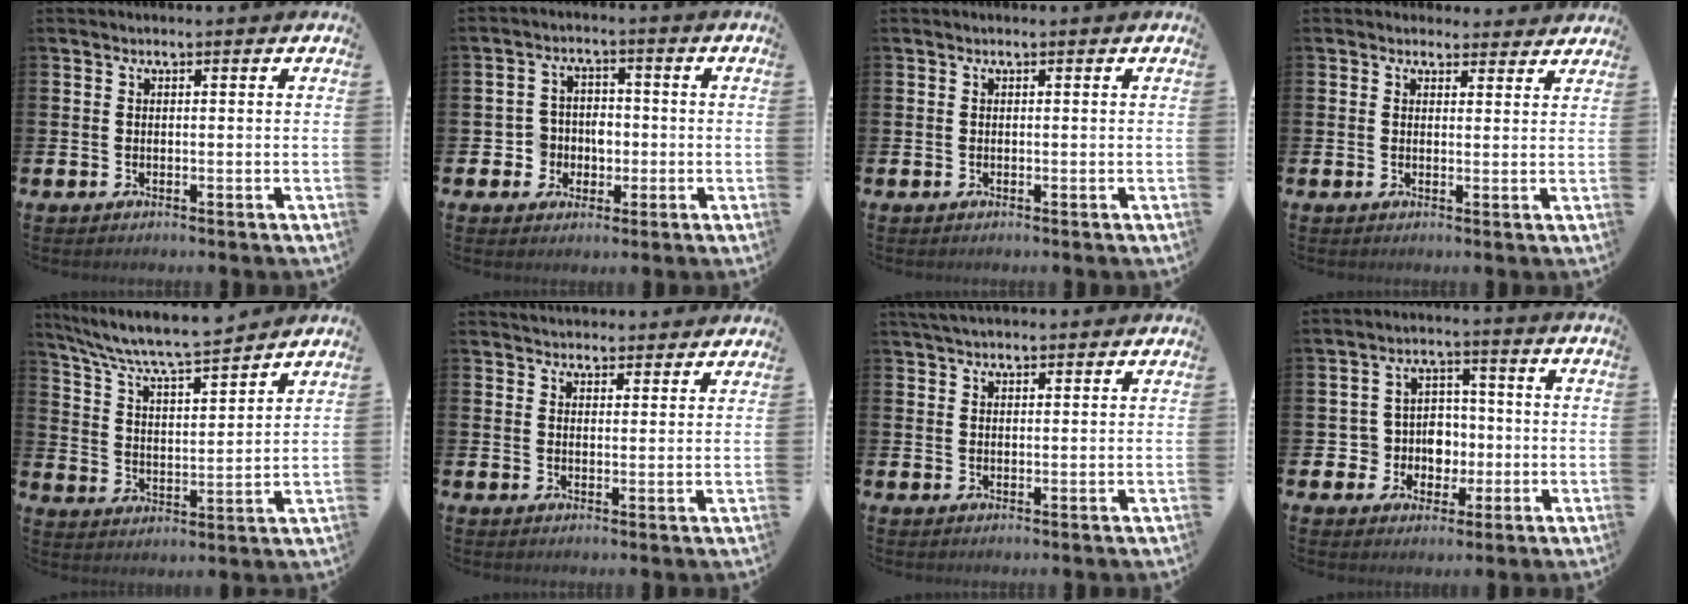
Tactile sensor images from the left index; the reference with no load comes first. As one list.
[{"total": 4.3, "force": [-1.1, 4.1, 0.6], "torque": [-0.026, 0.008, -0.026]}, {"total": 0.0}, {"total": 2.6, "force": [2.4, 1.0, -0.2], "torque": [0.009, -0.010, 0.042]}, {"total": 7.6, "force": [7.3, 0.2, 2.2], "torque": [-0.074, -0.057, 0.125]}, {"total": 3.5, "force": [3.4, 0.7, -0.2], "torque": [0.007, -0.020, 0.060]}, {"total": 3.4, "force": [3.2, 0.8, 0.9], "torque": [-0.021, -0.007, 0.059]}, {"total": 5.5, "force": [-0.8, 5.3, 1.3], "torque": [-0.043, 0.011, -0.018]}]